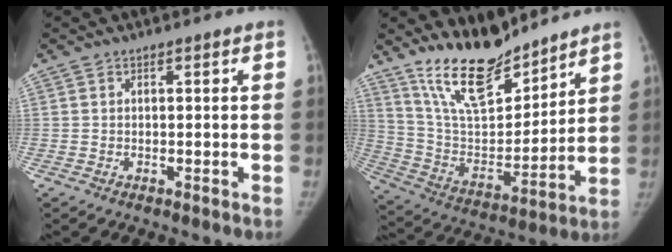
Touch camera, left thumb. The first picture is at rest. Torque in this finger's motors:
{"motor_torque": [0.82, -0.40, 1.55, -1.22, 0.36]}